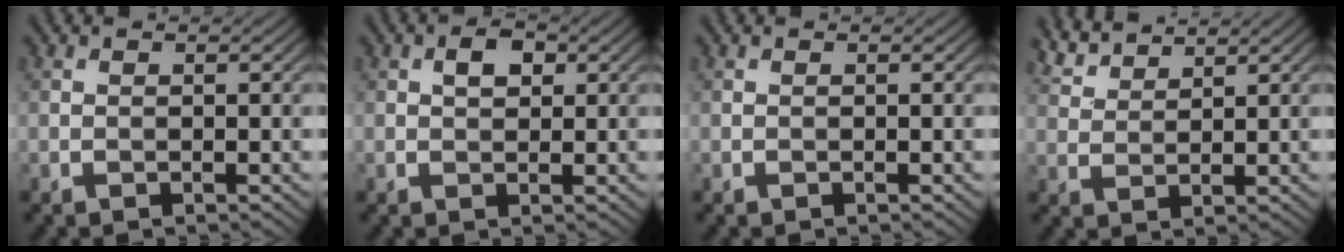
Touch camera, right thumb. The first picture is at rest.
{"total": 2.4, "force": [0.8, 1.5, 1.7], "torque": [-0.029, 0.003, 0.010]}
{"total": 0.0}
{"total": 4.2, "force": [3.8, 0.9, 1.5], "torque": [-0.040, 0.003, 0.087]}